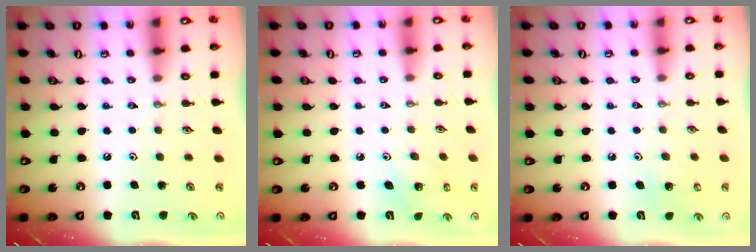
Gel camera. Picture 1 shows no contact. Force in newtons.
{"total": 3.5, "press": 3.5, "slide": 0.3}
{"total": 5.5, "press": 5.5, "slide": 0.4}